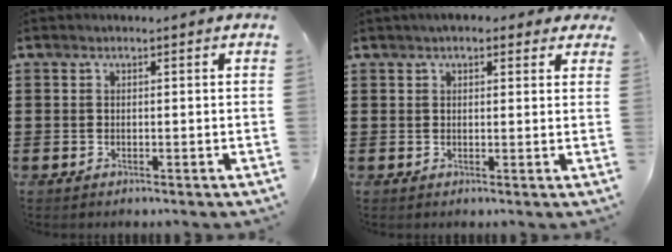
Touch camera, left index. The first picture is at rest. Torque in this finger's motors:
{"motor_torque": [2.14, 0.00, 0.37, -0.01]}